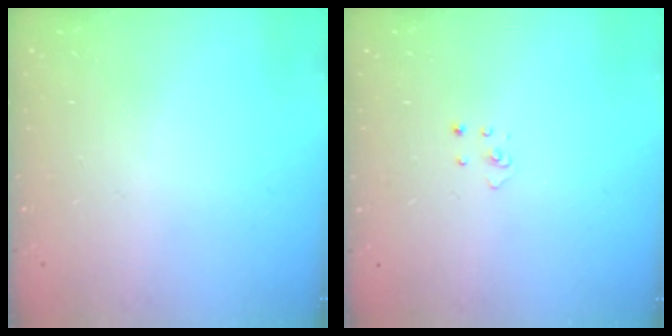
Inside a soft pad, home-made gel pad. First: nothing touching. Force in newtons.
{"total": 2.2, "press": 2.2, "slide": 0.2}